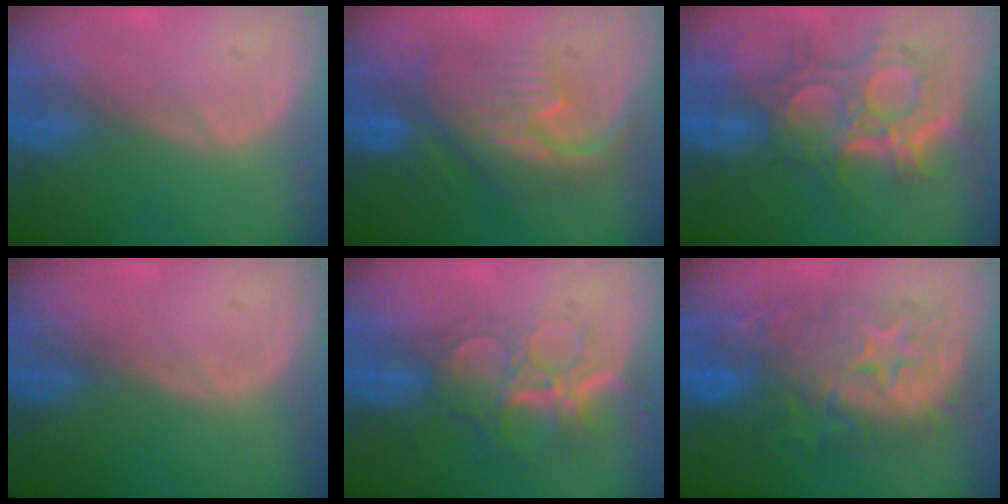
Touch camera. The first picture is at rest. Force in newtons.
{"total": 9.0, "press": 8.9, "slide": 0.5}
{"total": 11.9, "press": 10.7, "slide": 5.3}
{"total": 0.0}
{"total": 9.1, "press": 7.7, "slide": 4.8}
{"total": 12.0, "press": 11.9, "slide": 1.2}